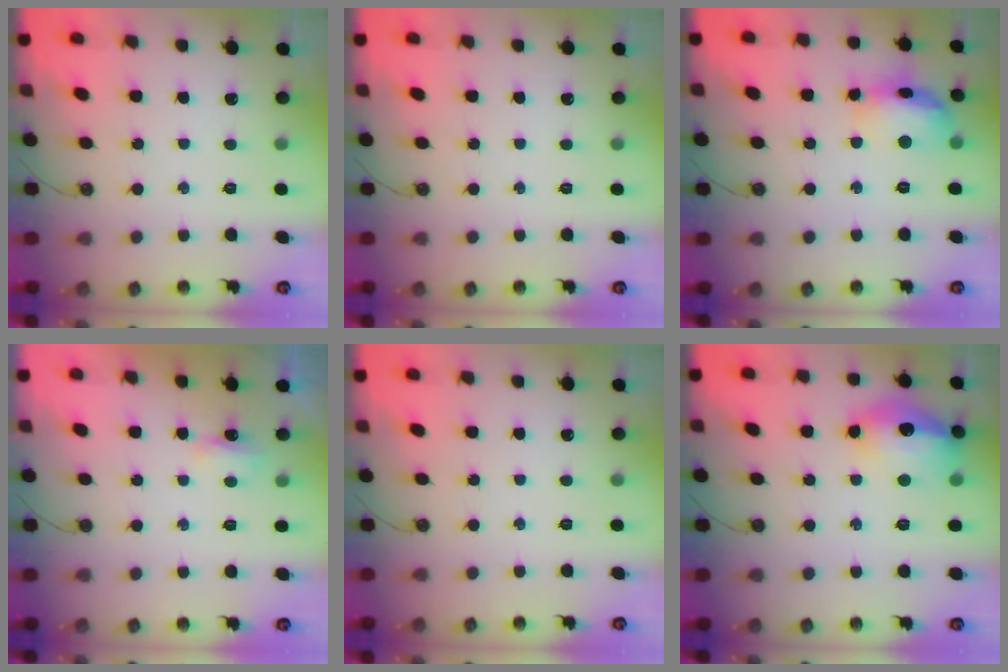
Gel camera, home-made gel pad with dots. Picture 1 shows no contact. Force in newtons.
{"total": 0.0}
{"total": 14.5, "press": 14.5, "slide": 0.9}
{"total": 3.6, "press": 3.5, "slide": 0.5}
{"total": 0.0}
{"total": 17.5, "press": 17.4, "slide": 1.5}